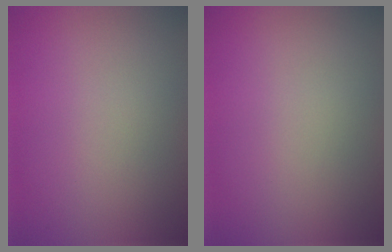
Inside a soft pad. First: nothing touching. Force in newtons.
{"total": 0.0}